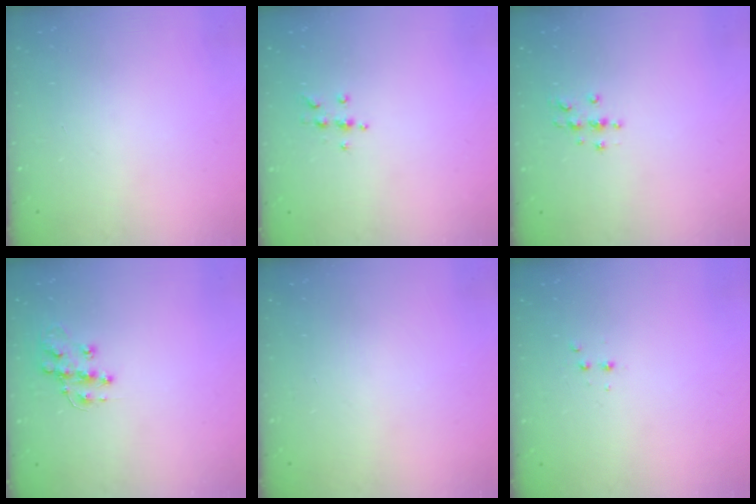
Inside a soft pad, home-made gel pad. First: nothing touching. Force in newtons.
{"total": 5.0, "press": 4.9, "slide": 0.5}
{"total": 3.7, "press": 3.6, "slide": 0.5}
{"total": 10.7, "press": 10.7, "slide": 0.7}
{"total": 0.0}
{"total": 2.5, "press": 2.4, "slide": 0.5}